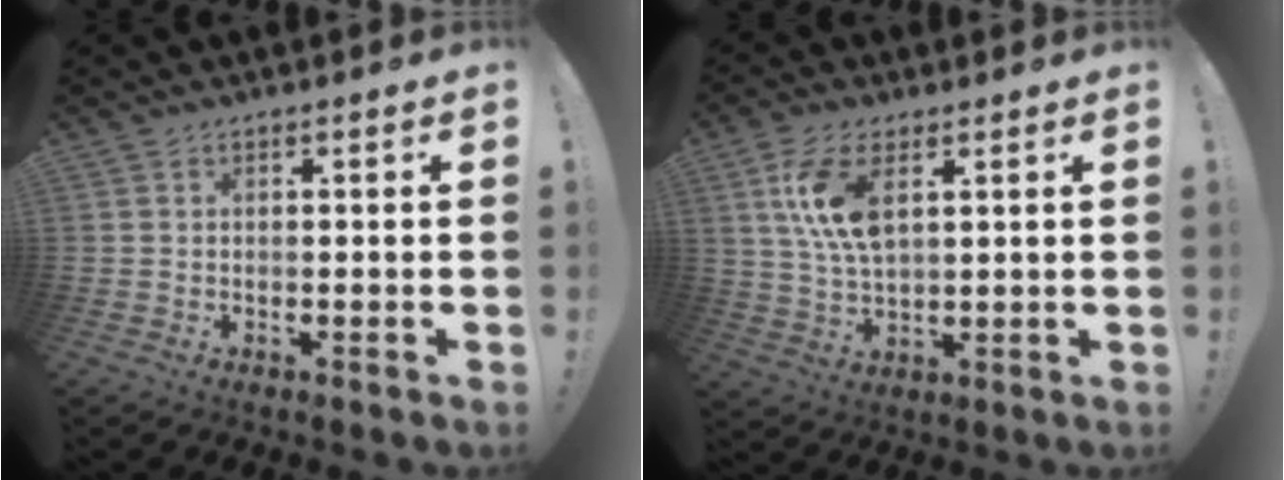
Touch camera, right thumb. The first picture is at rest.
{"total": 10.9, "force": [3.8, 5.1, 8.8], "torque": [-0.182, -0.006, 0.069]}